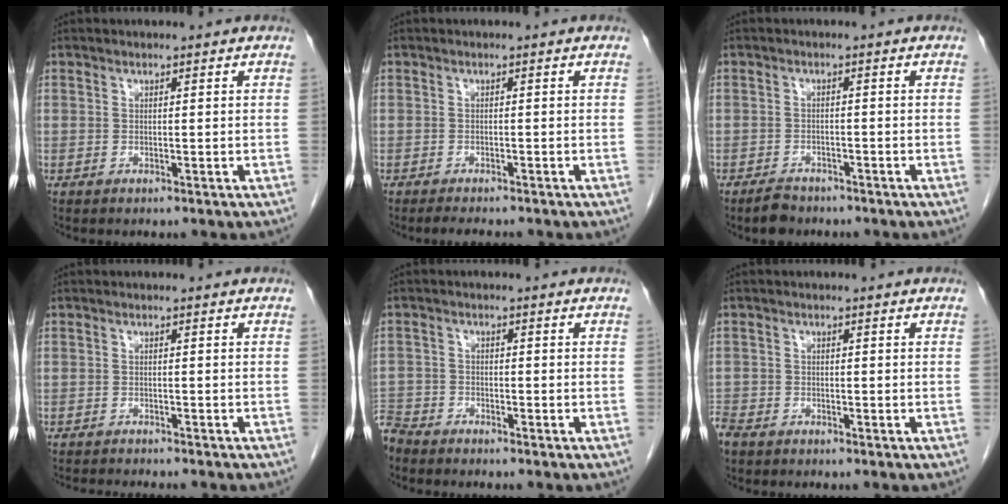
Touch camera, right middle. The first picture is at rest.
{"total": 3.1, "force": [-2.7, 0.6, 1.4], "torque": [-0.022, -0.007, -0.038]}
{"total": 3.9, "force": [-2.8, 2.4, 1.5], "torque": [-0.030, 0.000, -0.038]}
{"total": 7.6, "force": [-7.0, 0.8, 2.9], "torque": [-0.033, -0.011, -0.097]}
{"total": 4.7, "force": [-4.5, 1.4, 0.3], "torque": [-0.004, -0.010, -0.092]}
{"total": 3.2, "force": [-2.6, 1.5, 1.0], "torque": [-0.029, -0.003, -0.053]}